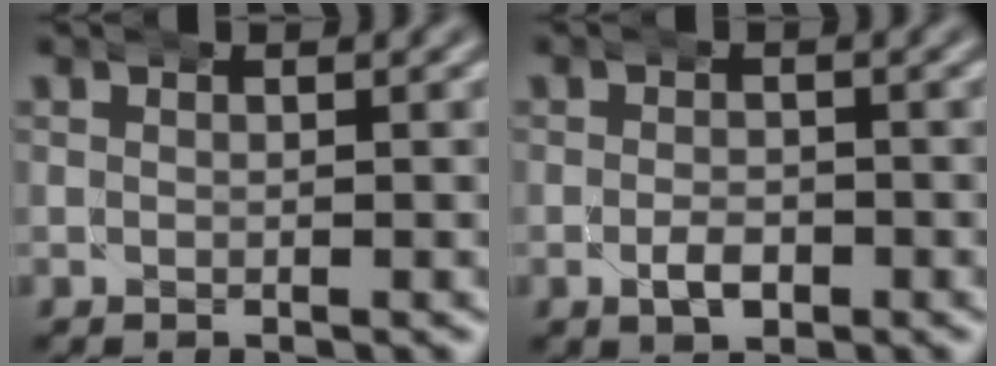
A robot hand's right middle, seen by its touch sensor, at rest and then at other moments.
{"total": 2.3, "force": [-1.2, 1.4, 1.4], "torque": [-0.024, -0.006, -0.017]}